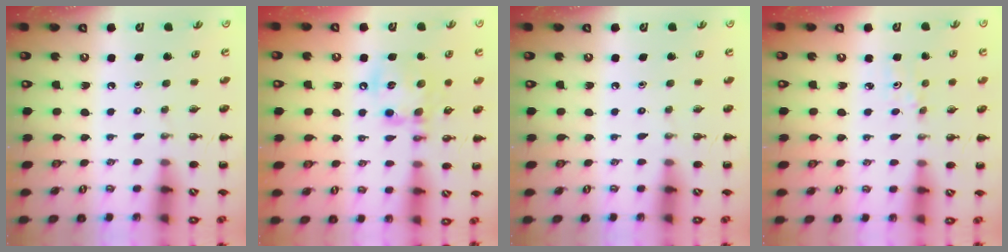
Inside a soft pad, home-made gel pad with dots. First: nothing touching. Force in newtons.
{"total": 13.8, "press": 13.7, "slide": 1.6}
{"total": 0.0}
{"total": 2.8, "press": 2.6, "slide": 0.9}